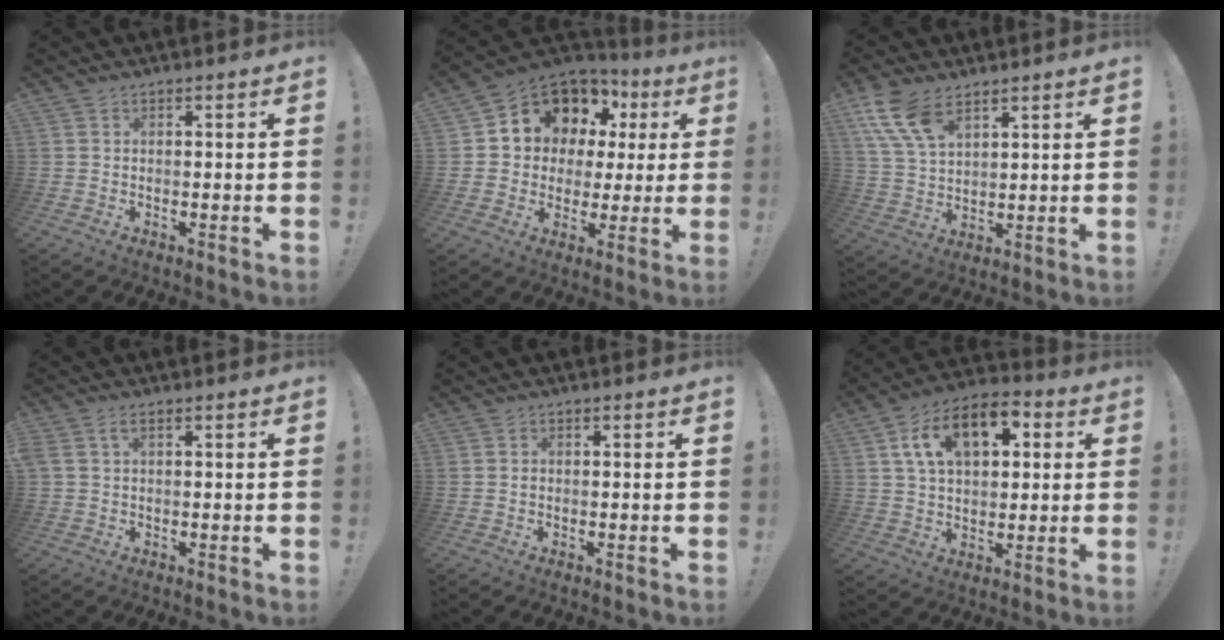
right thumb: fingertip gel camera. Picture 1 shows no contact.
{"total": 11.6, "force": [5.9, 8.9, 4.3], "torque": [-0.072, -0.043, 0.122]}
{"total": 11.6, "force": [7.0, 6.1, 6.9], "torque": [-0.144, -0.024, 0.138]}
{"total": 2.7, "force": [1.0, 1.4, 2.0], "torque": [-0.041, 0.005, 0.019]}
{"total": 0.0}
{"total": 15.3, "force": [6.1, 9.5, 10.3], "torque": [-0.160, -0.011, 0.110]}